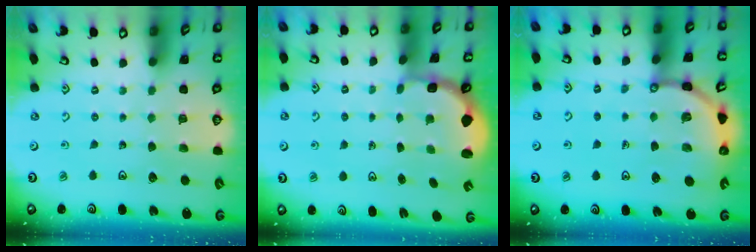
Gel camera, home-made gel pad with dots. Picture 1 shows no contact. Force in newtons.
{"total": 2.9, "press": 1.8, "slide": 2.2}
{"total": 7.7, "press": 7.6, "slide": 0.9}